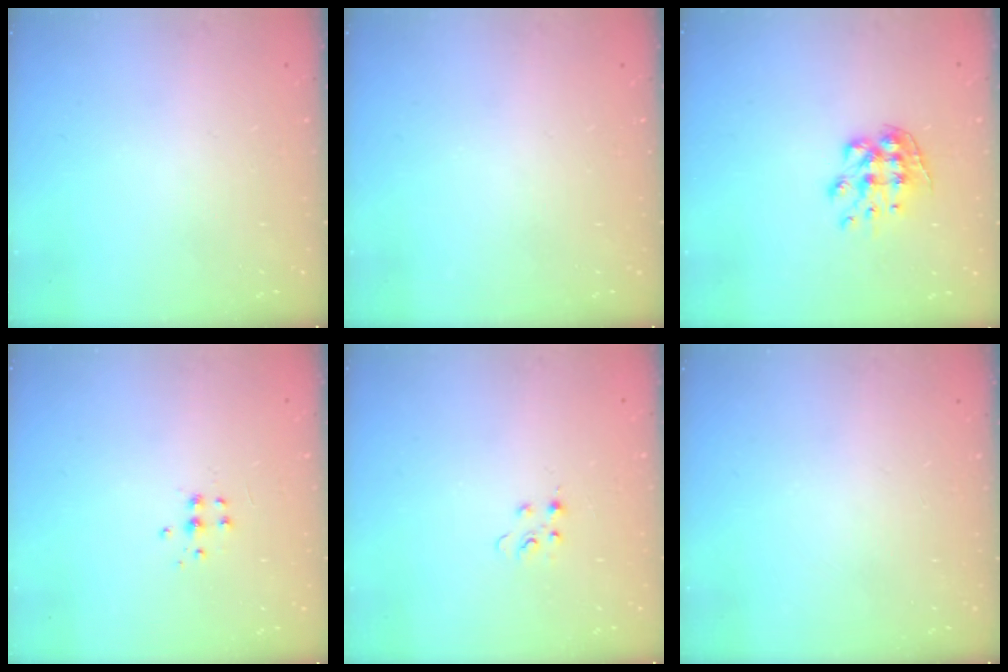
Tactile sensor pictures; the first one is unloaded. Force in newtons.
{"total": 0.0}
{"total": 8.4, "press": 8.3, "slide": 0.4}
{"total": 4.4, "press": 4.4, "slide": 0.4}
{"total": 3.8, "press": 3.7, "slide": 0.4}
{"total": 0.0}